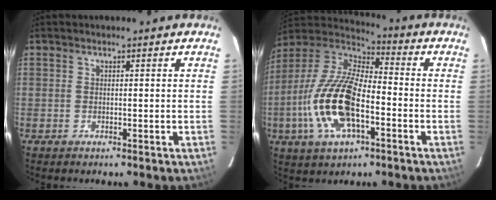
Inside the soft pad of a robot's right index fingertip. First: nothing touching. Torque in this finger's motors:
{"motor_torque": [2.14, 0.00, 0.56, 0.21]}